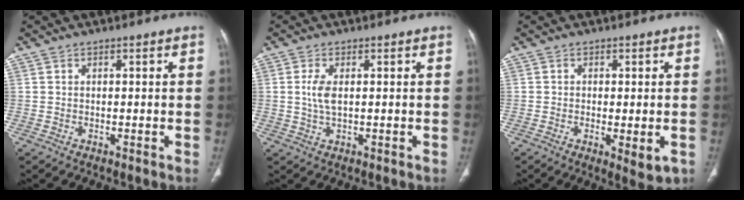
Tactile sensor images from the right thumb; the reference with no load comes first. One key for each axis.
{"total": 3.8, "fx": 0.5, "fy": 1.6, "fz": 3.4, "tx": -0.081, "ty": -0.002, "tz": 0.014}
{"total": 5.0, "fx": -1.3, "fy": 1.8, "fz": 4.5, "tx": -0.068, "ty": -0.013, "tz": -0.017}